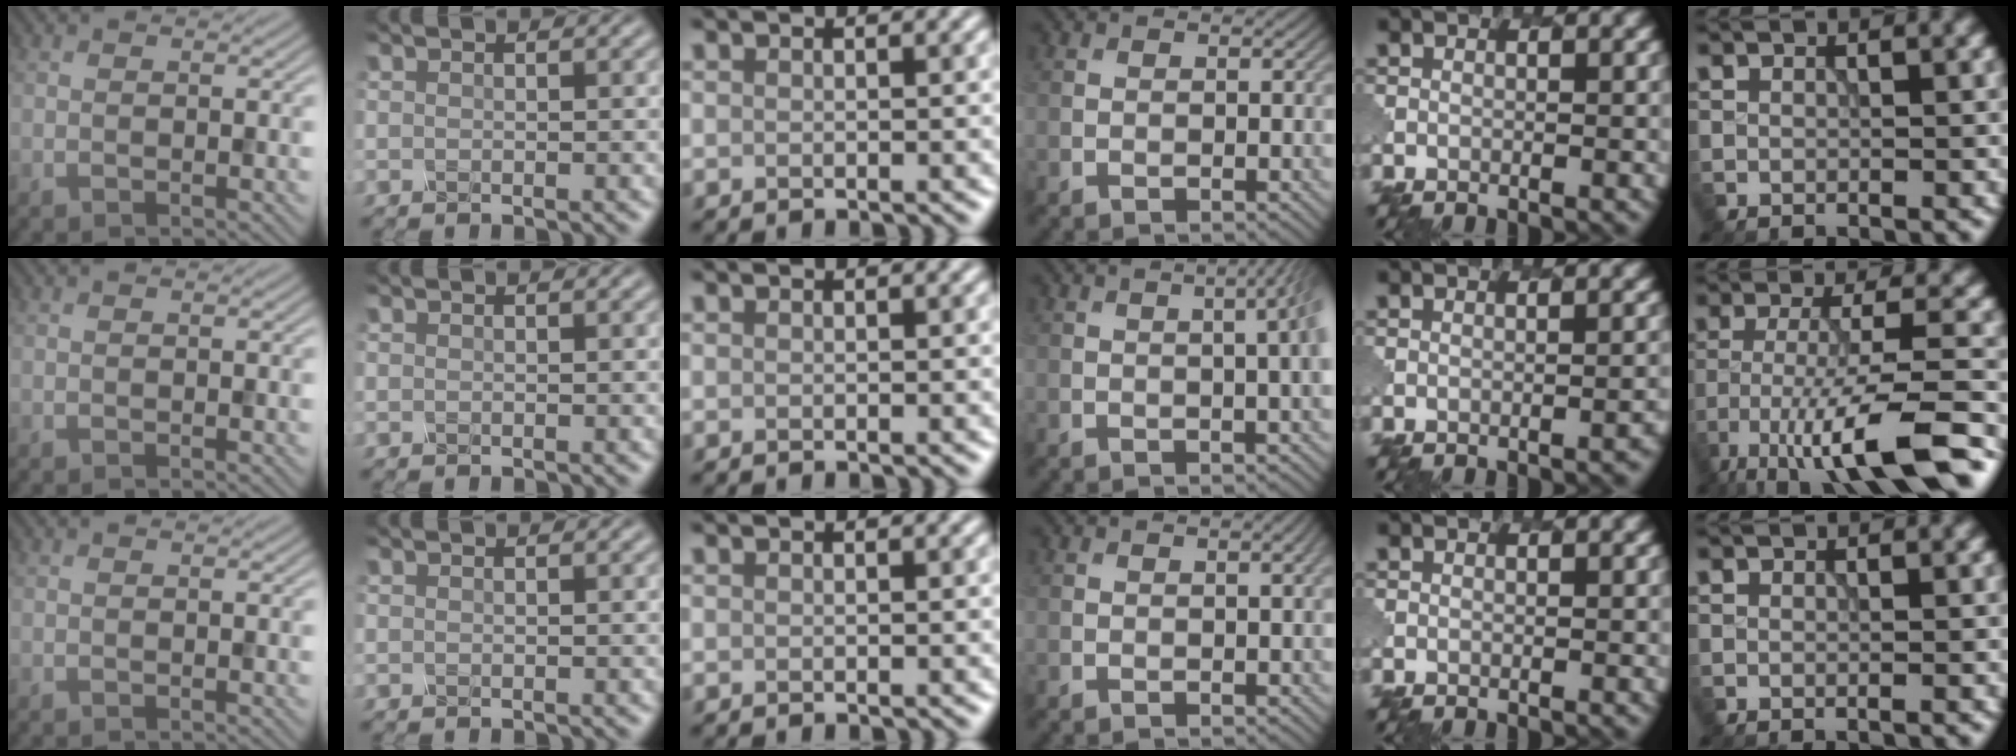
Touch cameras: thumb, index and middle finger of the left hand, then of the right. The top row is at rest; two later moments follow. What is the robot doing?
{"motion": "pour", "object": "mug"}